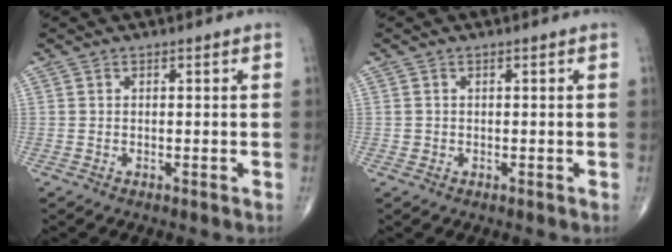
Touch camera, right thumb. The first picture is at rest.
{"total": 0.6, "force": [0.0, 0.6, 0.1], "torque": [0.001, 0.002, 0.001]}